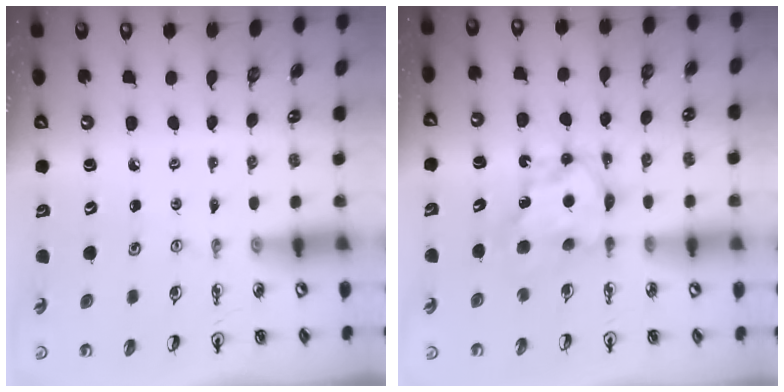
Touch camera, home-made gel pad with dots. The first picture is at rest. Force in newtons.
{"total": 6.1, "press": 6.1, "slide": 0.6}